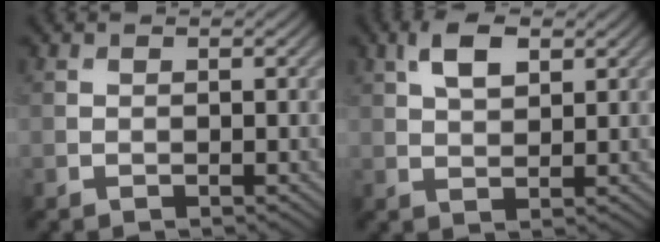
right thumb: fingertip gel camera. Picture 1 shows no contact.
{"total": 4.6, "force": [2.2, 2.3, 3.4], "torque": [-0.073, 0.005, 0.039]}